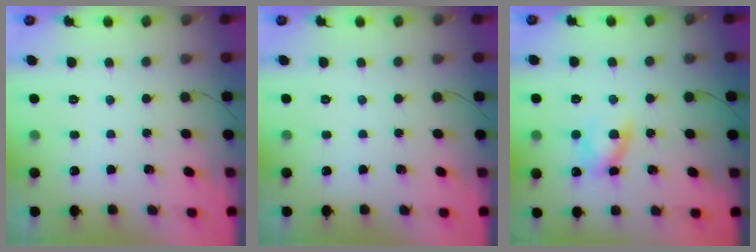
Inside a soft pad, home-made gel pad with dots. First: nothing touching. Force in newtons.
{"total": 0.0}
{"total": 7.4, "press": 7.3, "slide": 1.4}